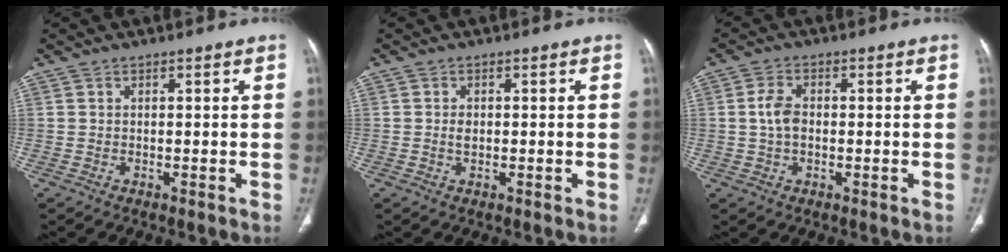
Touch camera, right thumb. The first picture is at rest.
{"total": 1.6, "force": [0.0, 1.1, 1.1], "torque": [-0.014, 0.002, 0.001]}
{"total": 4.3, "force": [0.0, 2.8, 3.3], "torque": [-0.064, 0.008, -0.005]}